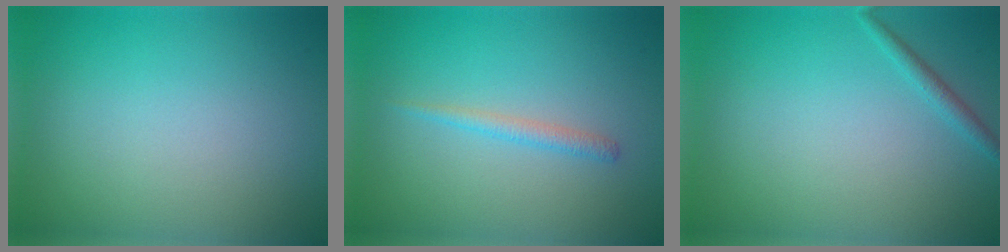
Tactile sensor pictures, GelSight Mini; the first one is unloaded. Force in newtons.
{"total": 1.2, "press": 1.2, "slide": 0.0}
{"total": 1.1, "press": 1.1, "slide": 0.0}